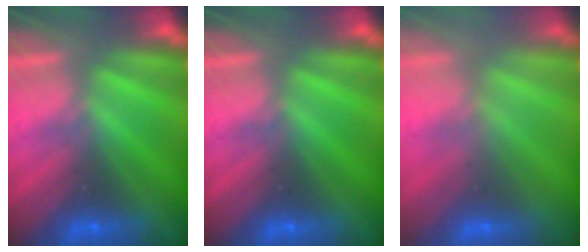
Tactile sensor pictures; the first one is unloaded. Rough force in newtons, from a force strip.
{"total": 0.0}
{"total": 2.9}